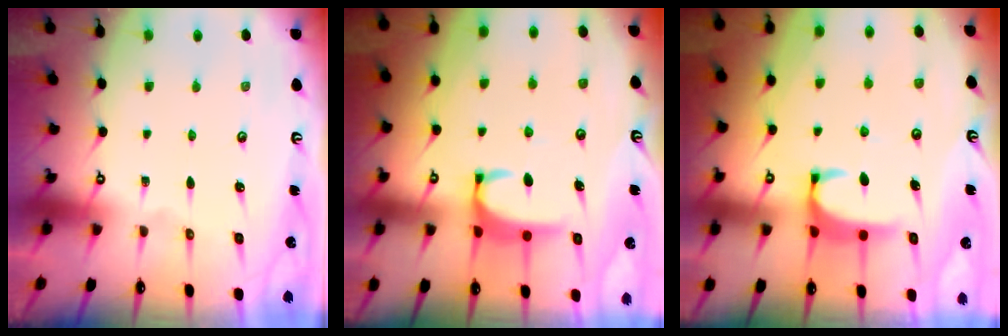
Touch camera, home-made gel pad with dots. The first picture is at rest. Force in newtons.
{"total": 2.5, "press": 2.5, "slide": 0.5}
{"total": 2.0, "press": 2.0, "slide": 0.3}